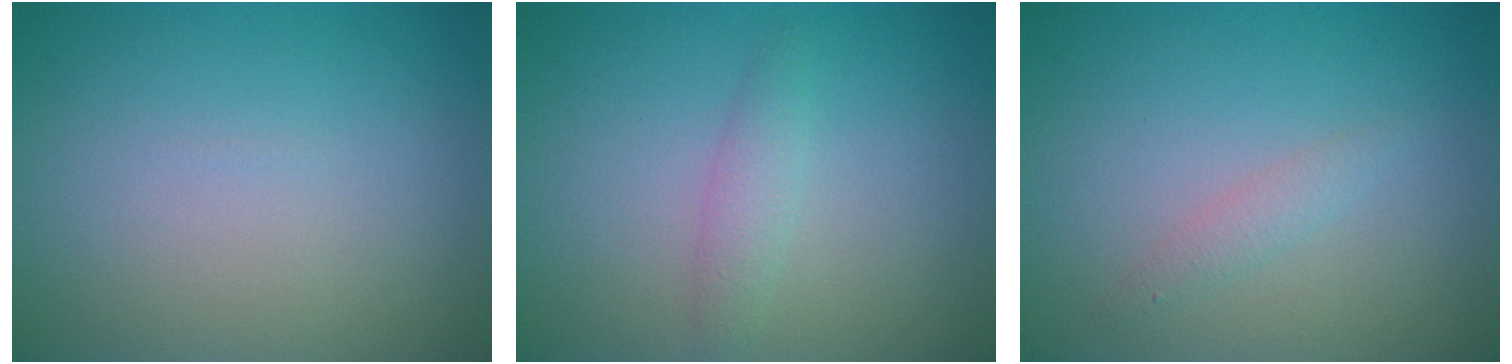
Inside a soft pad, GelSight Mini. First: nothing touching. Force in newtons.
{"total": 1.5, "press": 1.5, "slide": 0.0}
{"total": 1.1, "press": 1.1, "slide": 0.0}